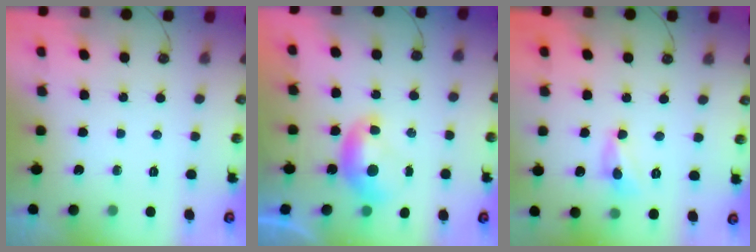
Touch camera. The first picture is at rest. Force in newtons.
{"total": 0.0}
{"total": 2.2, "press": 2.2, "slide": 0.3}